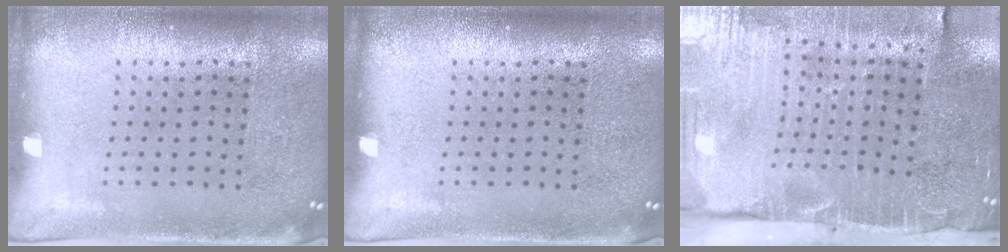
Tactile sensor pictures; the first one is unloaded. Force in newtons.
{"total": 0.0}
{"total": 4.7, "press": 3.8, "slide": 2.7}